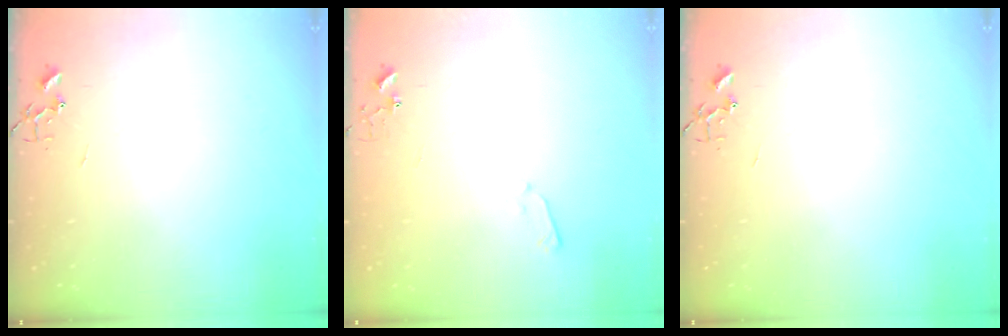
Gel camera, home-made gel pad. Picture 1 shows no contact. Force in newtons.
{"total": 3.4, "press": 3.4, "slide": 0.5}
{"total": 0.0}